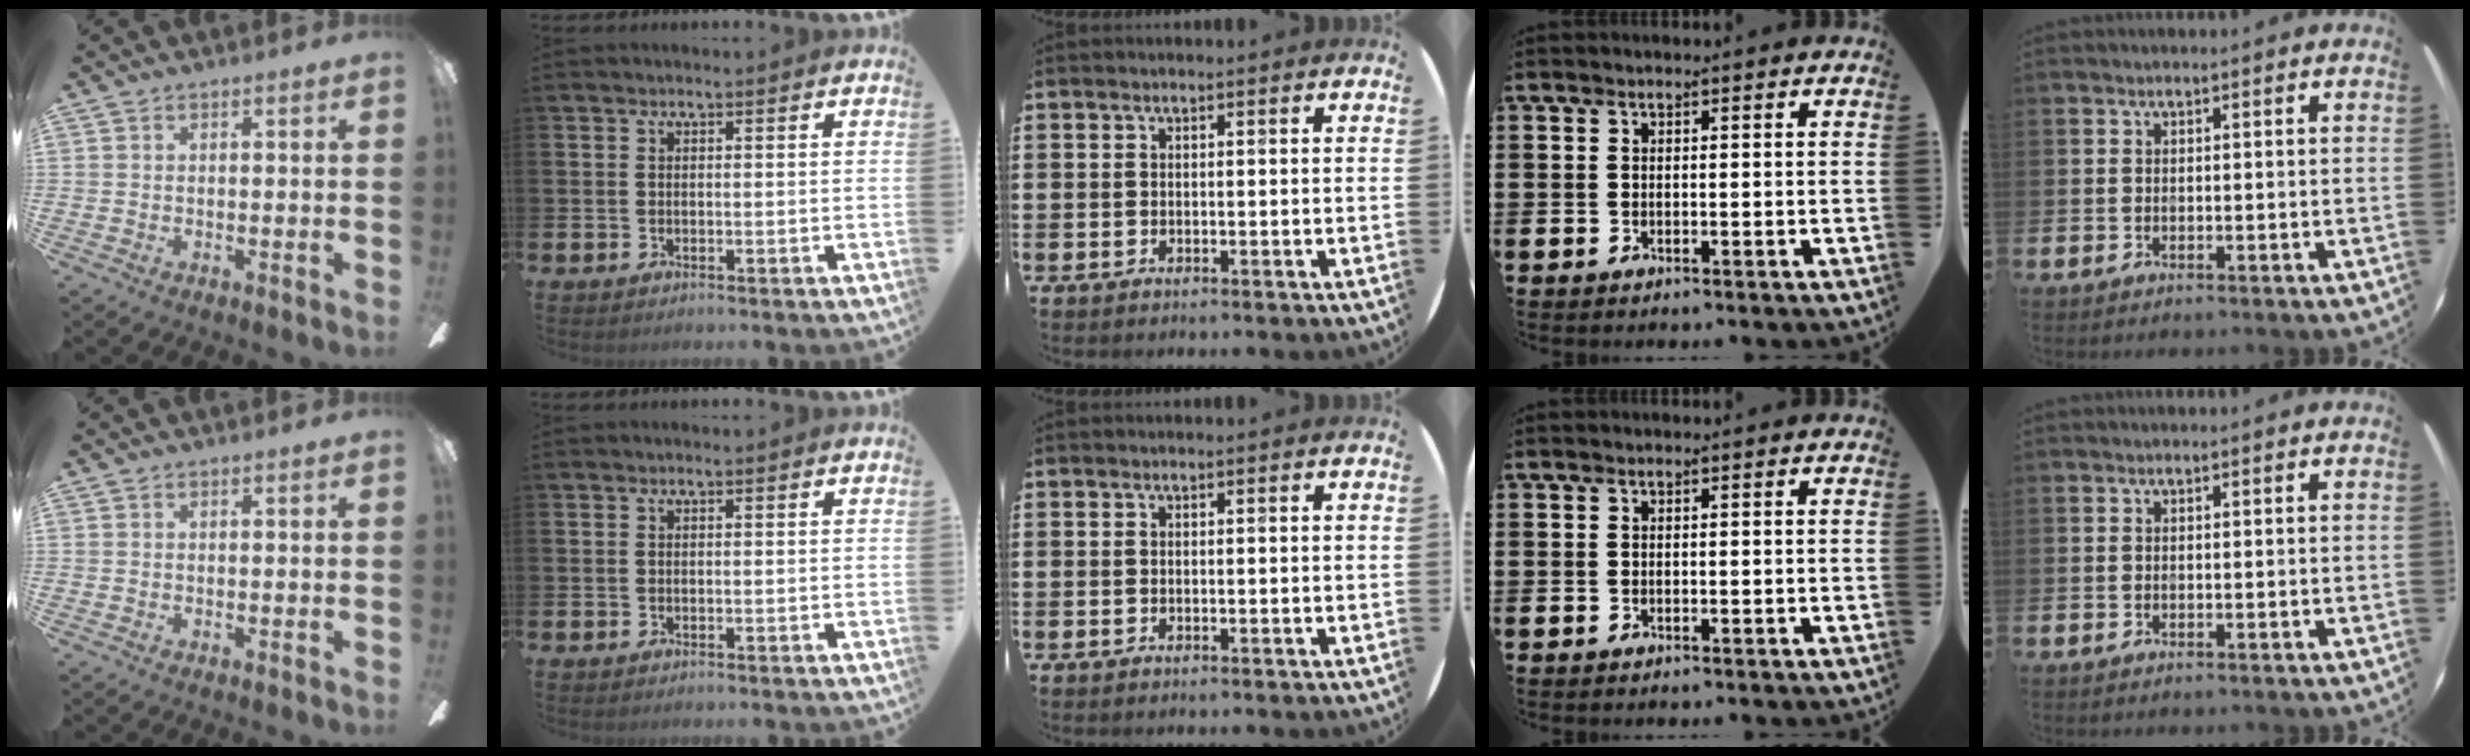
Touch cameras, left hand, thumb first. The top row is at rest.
{}